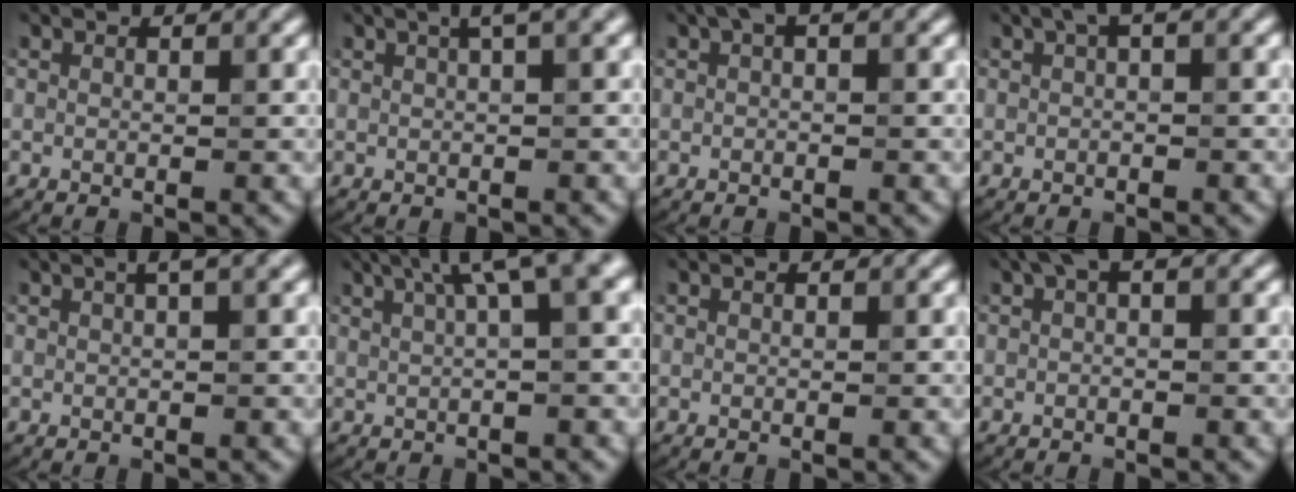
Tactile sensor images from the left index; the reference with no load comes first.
{"total": 2.4, "force": [1.1, 0.5, 2.1], "torque": [-0.026, 0.008, 0.013]}
{"total": 1.0, "force": [0.3, 0.4, 0.9], "torque": [-0.017, 0.005, 0.004]}
{"total": 1.2, "force": [0.3, 0.3, 1.1], "torque": [-0.017, 0.006, 0.006]}
{"total": 2.1, "force": [1.0, 0.5, 1.8], "torque": [-0.022, 0.004, 0.010]}
{"total": 6.7, "force": [3.1, 1.7, 5.7], "torque": [-0.057, 0.028, 0.044]}
{"total": 0.0}
{"total": 1.5, "force": [0.4, 0.5, 1.3], "torque": [-0.023, 0.007, 0.006]}